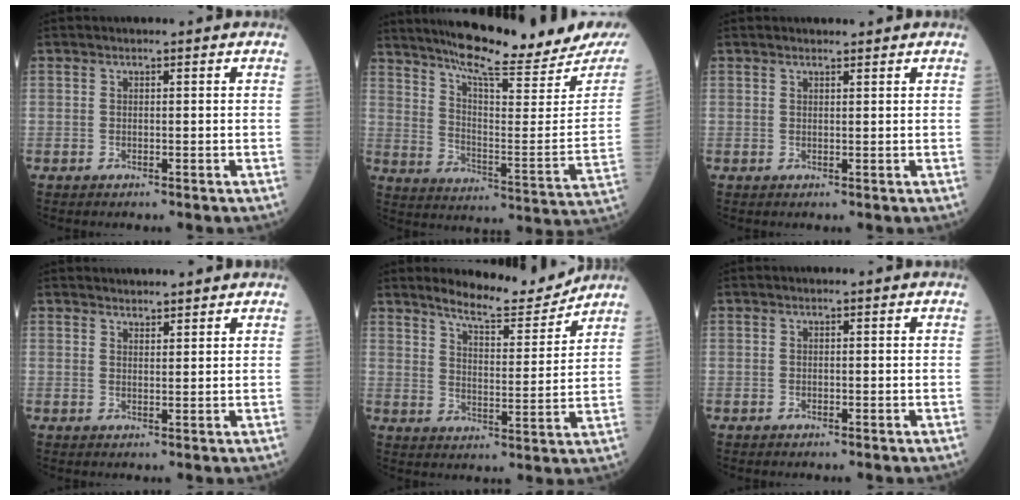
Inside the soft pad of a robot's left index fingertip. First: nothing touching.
{"total": 22.1, "force": [19.8, 1.1, 9.8], "torque": [-0.168, -0.071, 0.274]}
{"total": 1.9, "force": [1.8, 0.2, 0.4], "torque": [-0.009, 0.011, 0.029]}
{"total": 4.9, "force": [4.7, 0.8, 1.1], "torque": [-0.016, 0.021, 0.062]}
{"total": 8.9, "force": [8.6, 0.7, 2.1], "torque": [-0.044, -0.014, 0.135]}
{"total": 0.0}